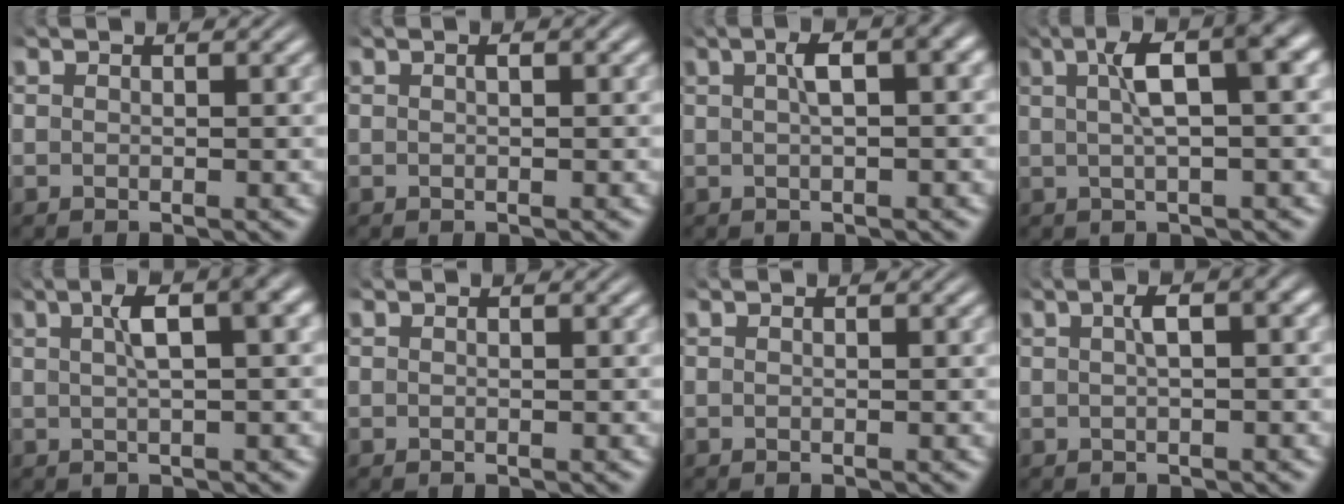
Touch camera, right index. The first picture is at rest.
{"total": 0.6, "force": [0.1, 0.3, 0.5], "torque": [-0.015, 0.002, 0.001]}
{"total": 2.8, "force": [0.4, 0.2, 2.7], "torque": [-0.037, 0.016, 0.004]}
{"total": 5.3, "force": [1.1, 0.6, 5.1], "torque": [-0.077, 0.023, 0.015]}
{"total": 3.6, "force": [0.8, 0.1, 3.5], "torque": [-0.049, 0.020, 0.010]}
{"total": 0.0}
{"total": 0.0}
{"total": 2.0, "force": [0.2, 0.2, 2.0], "torque": [-0.029, 0.013, 0.002]}